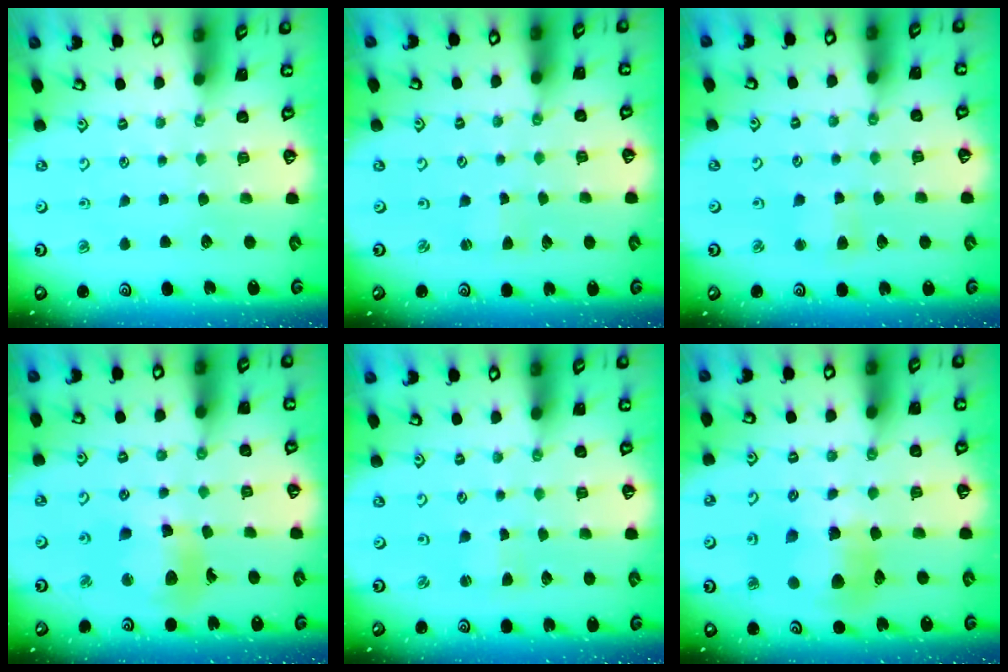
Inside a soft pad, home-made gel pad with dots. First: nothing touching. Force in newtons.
{"total": 0.8, "press": 0.8, "slide": 0.1}
{"total": 3.6, "press": 3.6, "slide": 0.3}
{"total": 11.1, "press": 11.1, "slide": 0.6}
{"total": 1.3, "press": 1.3, "slide": 0.2}
{"total": 11.4, "press": 11.3, "slide": 1.4}